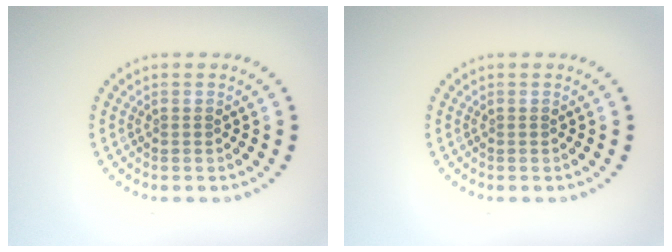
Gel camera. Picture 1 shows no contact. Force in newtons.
{"total": 0.0}